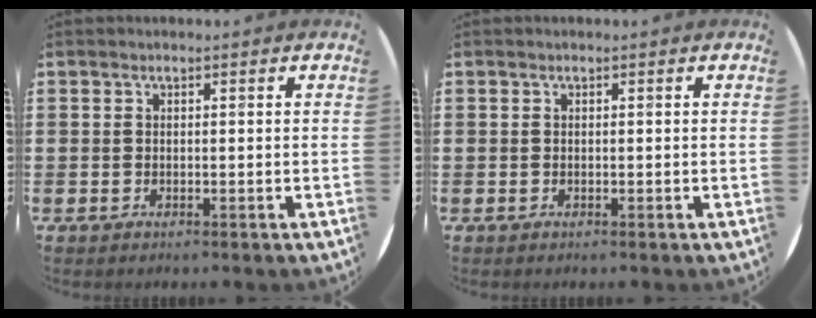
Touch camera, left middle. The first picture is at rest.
{"total": 0.0}